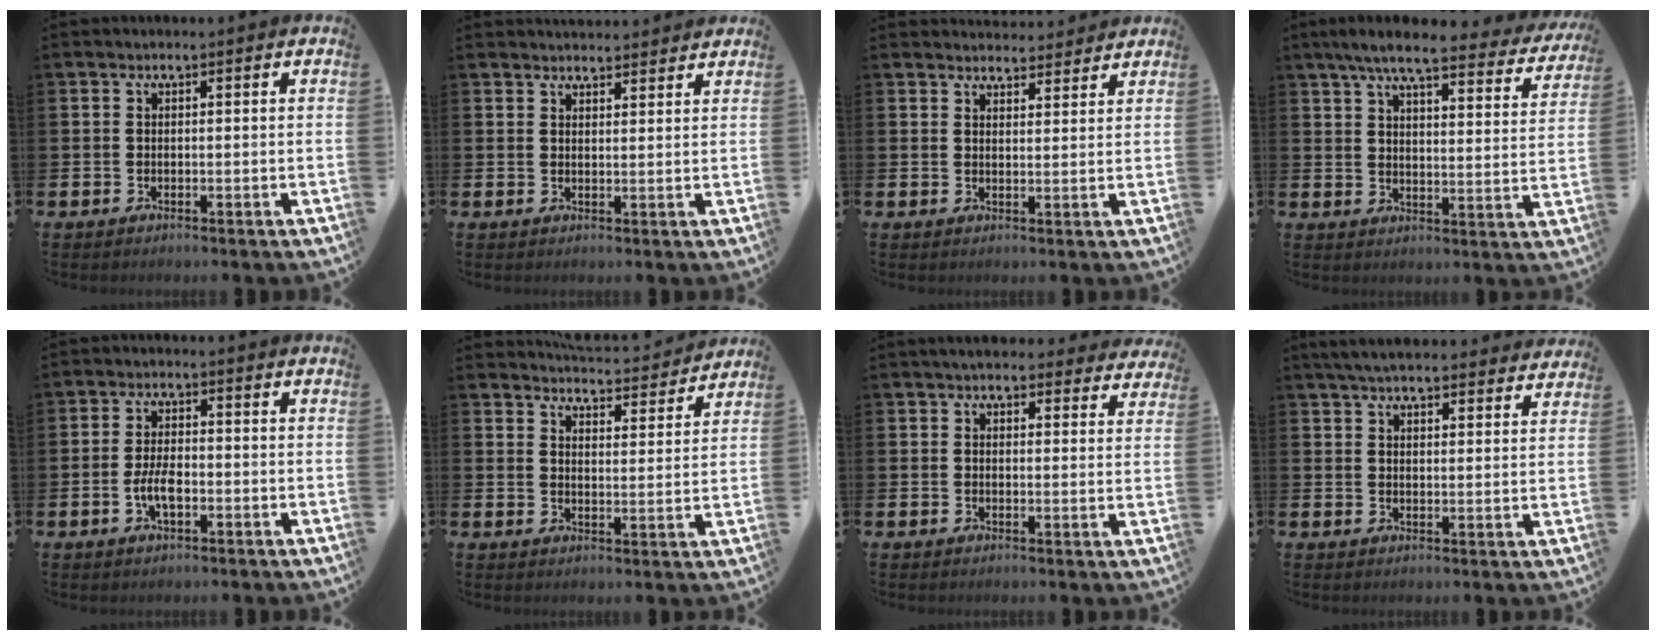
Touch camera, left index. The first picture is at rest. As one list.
[{"total": 2.9, "force": [2.8, 0.5, -0.1], "torque": [0.000, -0.015, 0.051]}, {"total": 3.4, "force": [3.3, 0.7, -0.3], "torque": [0.010, -0.021, 0.059]}, {"total": 7.2, "force": [6.2, 1.0, 3.6], "torque": [-0.078, -0.035, 0.101]}, {"total": 3.9, "force": [-1.0, 1.7, 3.4], "torque": [-0.064, 0.001, -0.020]}, {"total": 4.6, "force": [4.6, 0.4, 0.0], "torque": [-0.005, -0.042, 0.076]}, {"total": 3.9, "force": [3.7, 1.2, 0.5], "torque": [-0.006, -0.017, 0.066]}, {"total": 5.2, "force": [5.1, 0.8, 1.2], "torque": [-0.032, -0.021, 0.092]}]